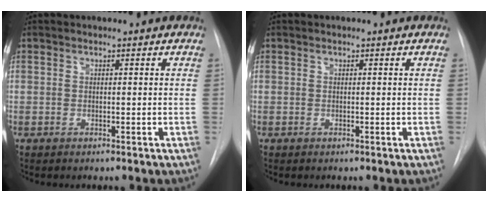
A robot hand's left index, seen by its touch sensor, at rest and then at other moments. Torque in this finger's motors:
{"motor_torque": [-0.02, 0.05, 0.00, 0.00]}